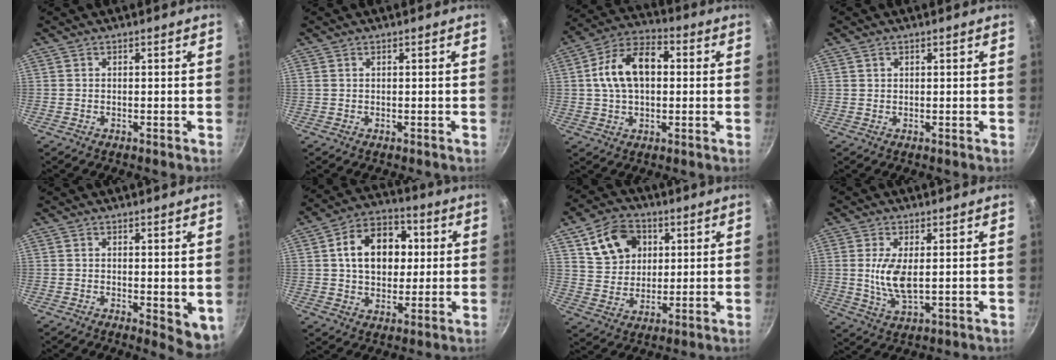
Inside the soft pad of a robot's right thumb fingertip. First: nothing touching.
{"total": 0.0}
{"total": 13.7, "force": [1.6, 8.6, 10.6], "torque": [-0.164, 0.030, 0.013]}
{"total": 0.8, "force": [0.4, 0.5, 0.3], "torque": [-0.007, 0.003, 0.008]}
{"total": 5.7, "force": [0.2, 2.5, 5.1], "torque": [-0.055, -0.007, 0.007]}
{"total": 15.1, "force": [2.6, 11.0, 10.0], "torque": [-0.120, 0.018, 0.031]}
{"total": 12.2, "force": [4.5, 9.4, 6.2], "torque": [-0.087, -0.002, 0.083]}
{"total": 7.2, "force": [0.8, 3.0, 6.5], "torque": [-0.130, -0.010, 0.019]}